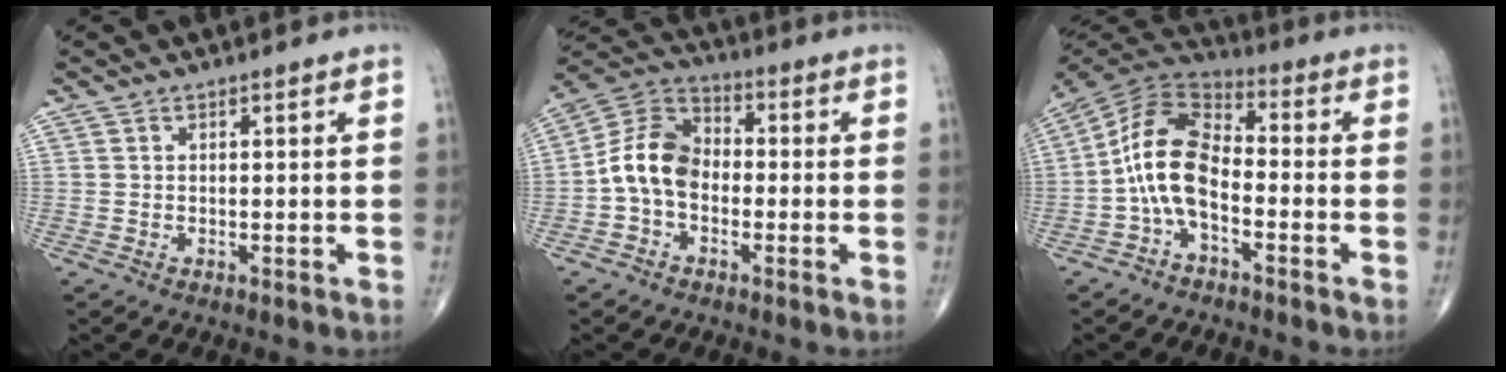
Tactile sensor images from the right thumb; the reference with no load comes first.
{"total": 11.1, "force": [-2.1, 8.0, 7.4], "torque": [-0.125, 0.035, -0.057]}
{"total": 11.7, "force": [-3.0, 6.3, 9.4], "torque": [-0.179, 0.048, -0.072]}